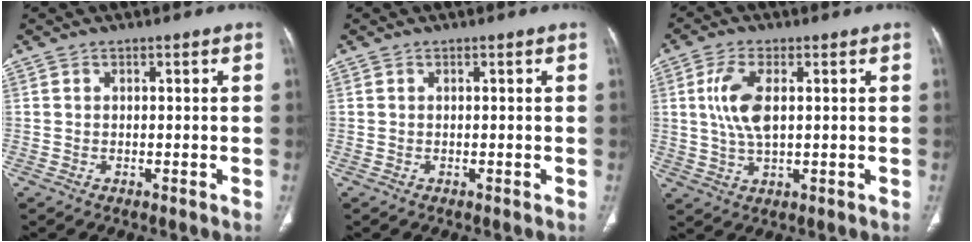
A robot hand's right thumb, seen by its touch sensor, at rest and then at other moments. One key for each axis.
{"total": 0.0}
{"total": 7.6, "fx": 1.4, "fy": 3.4, "fz": 6.7, "tx": -0.148, "ty": -0.004, "tz": 0.029}